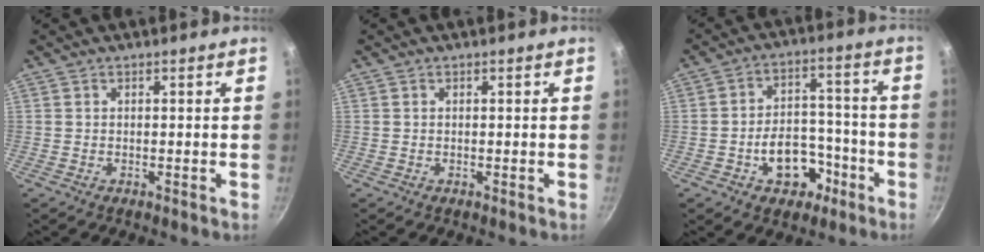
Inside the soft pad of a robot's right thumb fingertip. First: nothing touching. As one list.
[{"total": 0.0}, {"total": 11.3, "force": [-4.9, 7.9, 6.5], "torque": [-0.061, 0.049, -0.064]}]